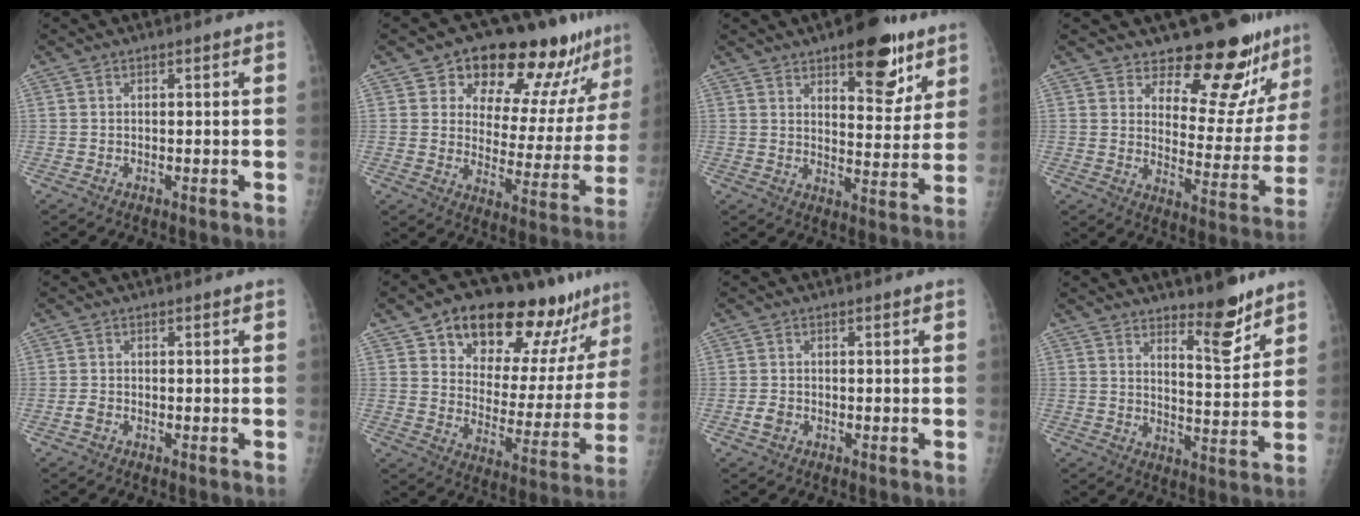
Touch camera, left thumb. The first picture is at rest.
{"total": 18.4, "force": [13.5, 8.0, 9.6], "torque": [-0.079, -0.066, 0.181]}
{"total": 13.7, "force": [8.3, 5.8, 9.3], "torque": [-0.080, -0.044, 0.115]}
{"total": 15.8, "force": [13.5, 5.4, 6.2], "torque": [-0.026, -0.115, 0.173]}
{"total": 1.4, "force": [-0.7, 0.9, 0.8], "torque": [-0.016, 0.001, -0.014]}
{"total": 21.7, "force": [15.4, 9.6, 11.9], "torque": [-0.126, -0.070, 0.225]}
{"total": 2.1, "force": [-0.8, 1.5, 1.1], "torque": [-0.018, 0.002, -0.016]}
{"total": 8.0, "force": [6.1, 2.1, 4.8], "torque": [-0.055, -0.057, 0.096]}